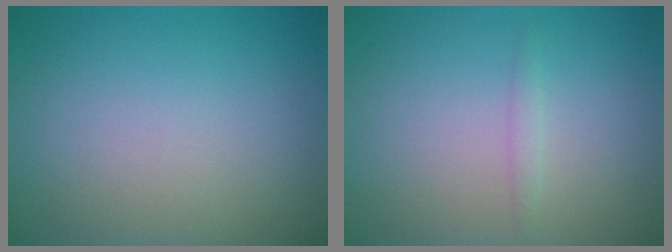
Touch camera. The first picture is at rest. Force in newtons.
{"total": 0.7, "press": 0.7, "slide": 0.1}